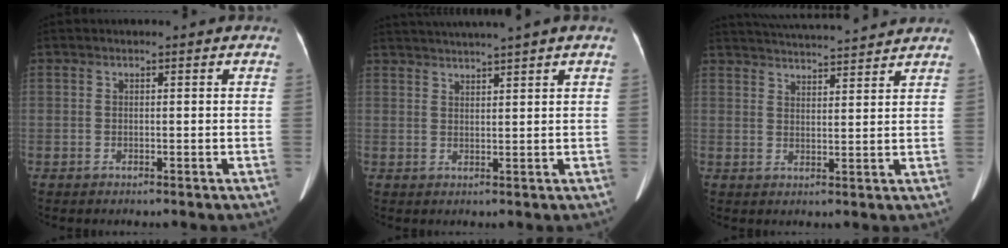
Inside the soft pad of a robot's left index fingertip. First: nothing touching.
{"total": 7.0, "force": [6.1, -1.2, 3.3], "torque": [-0.051, 0.024, 0.088]}
{"total": 13.3, "force": [12.7, 0.6, 4.1], "torque": [-0.076, 0.024, 0.181]}